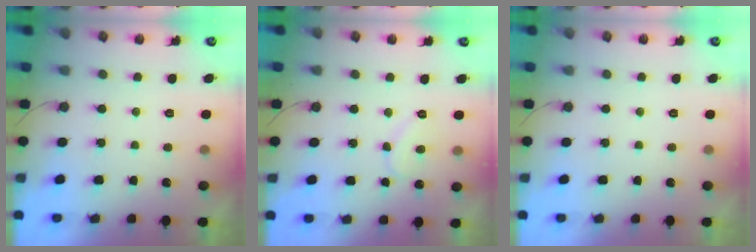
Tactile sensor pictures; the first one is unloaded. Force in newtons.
{"total": 7.2, "press": 7.2, "slide": 0.4}
{"total": 0.0}